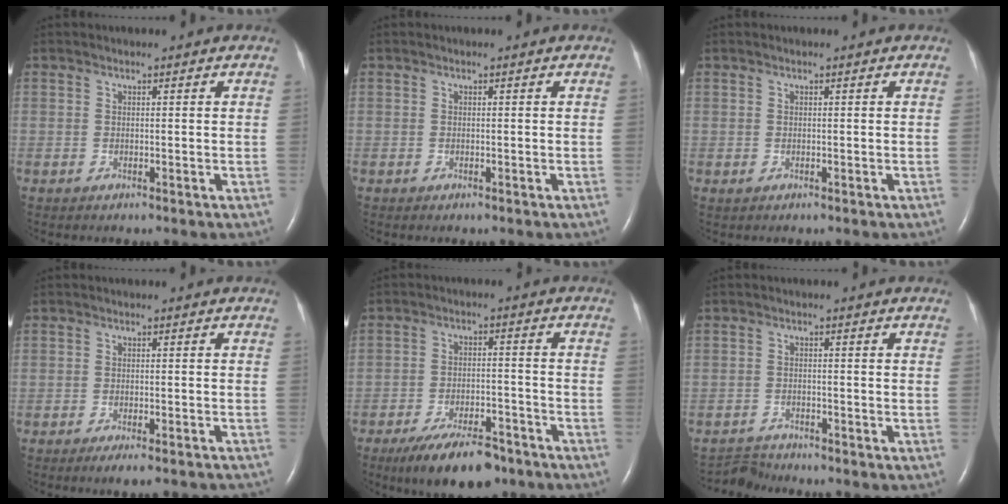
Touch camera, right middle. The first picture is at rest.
{"total": 0.0}
{"total": 0.0}
{"total": 8.4, "force": [-7.3, 1.2, 3.9], "torque": [-0.039, -0.006, -0.091]}
{"total": 11.1, "force": [-8.3, 3.7, 6.4], "torque": [-0.105, -0.009, -0.135]}
{"total": 2.9, "force": [-2.7, -0.1, -0.9], "torque": [0.014, -0.017, -0.048]}